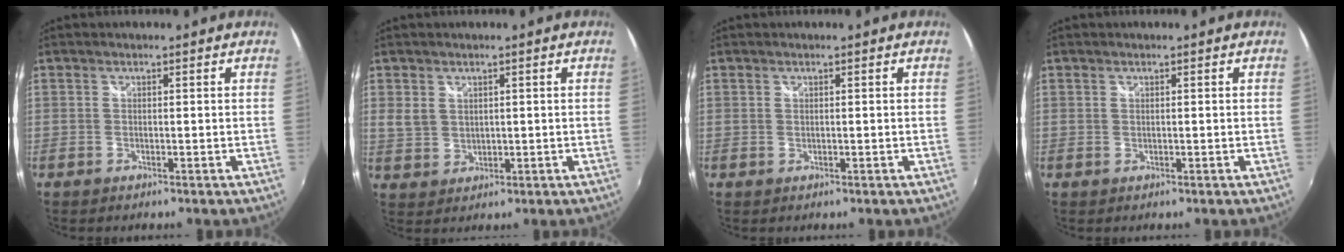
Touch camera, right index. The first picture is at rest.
{"total": 3.7, "force": [1.4, 2.9, 1.8], "torque": [-0.029, 0.001, 0.033]}
{"total": 0.0}
{"total": 0.0}